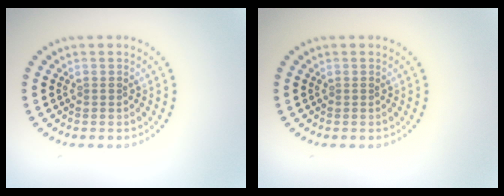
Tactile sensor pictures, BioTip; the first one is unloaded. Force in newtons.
{"total": 0.0}